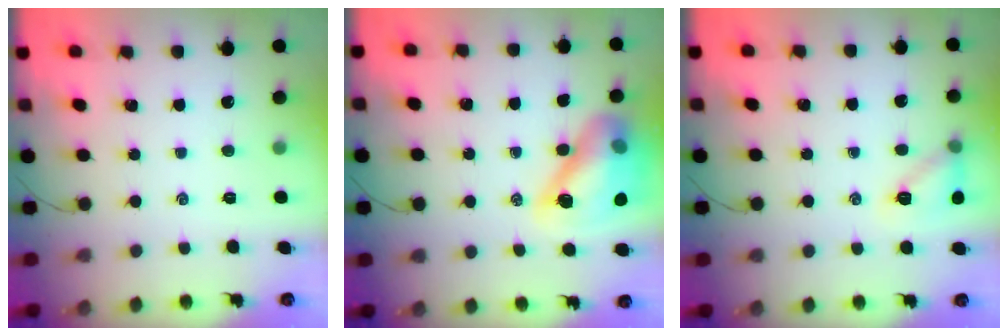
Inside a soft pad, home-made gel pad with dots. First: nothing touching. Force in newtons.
{"total": 15.5, "press": 14.9, "slide": 4.1}
{"total": 10.3, "press": 10.2, "slide": 0.9}